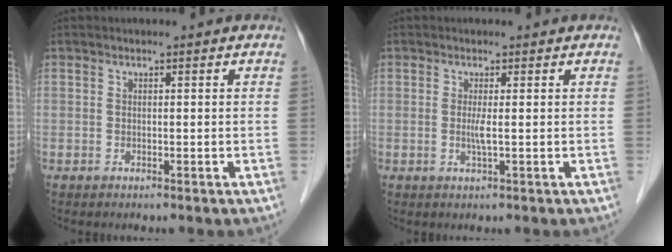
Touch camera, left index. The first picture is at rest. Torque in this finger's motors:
{"motor_torque": [0.10, 0.06, 0.10, 0.01]}